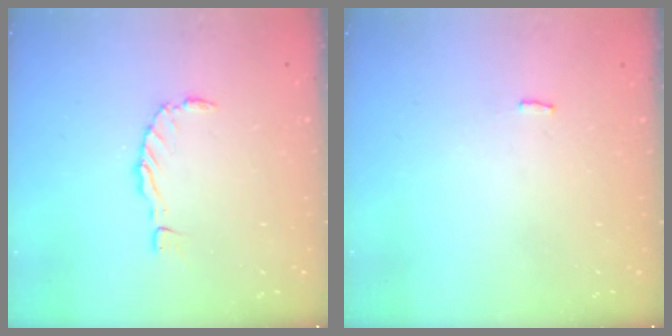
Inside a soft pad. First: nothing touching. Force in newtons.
{"total": 2.5, "press": 2.5, "slide": 0.1}